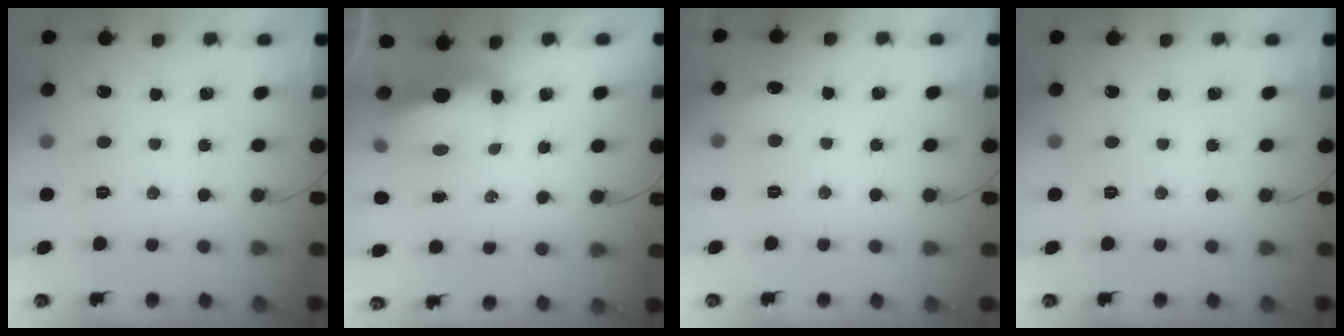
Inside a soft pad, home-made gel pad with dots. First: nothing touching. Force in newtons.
{"total": 8.6, "press": 8.4, "slide": 1.8}
{"total": 6.5, "press": 4.9, "slide": 4.3}
{"total": 0.0}